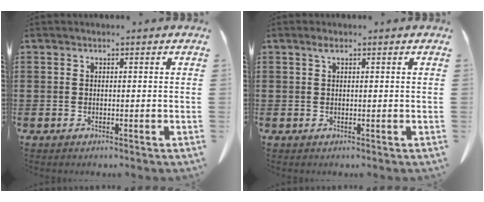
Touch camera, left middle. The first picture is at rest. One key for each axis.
{"total": 1.1, "fx": 0.5, "fy": 0.3, "fz": 0.9, "tx": -0.021, "ty": 0.003, "tz": 0.009}